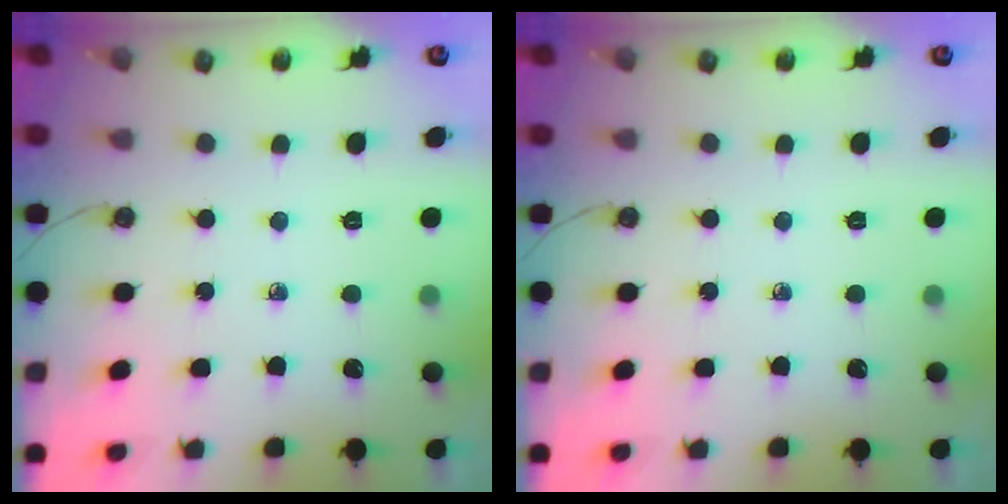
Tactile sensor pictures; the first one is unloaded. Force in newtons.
{"total": 0.0}